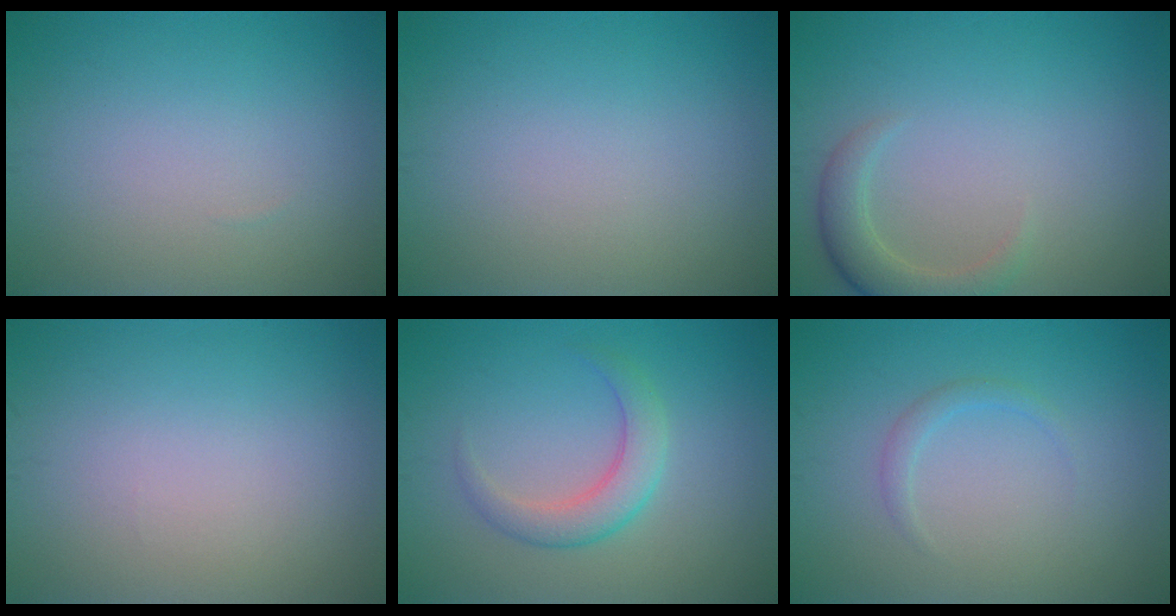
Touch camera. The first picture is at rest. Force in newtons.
{"total": 0.0}
{"total": 2.9, "press": 2.8, "slide": 0.3}
{"total": 0.0}
{"total": 3.1, "press": 3.1, "slide": 0.1}
{"total": 1.1, "press": 1.1, "slide": 0.1}